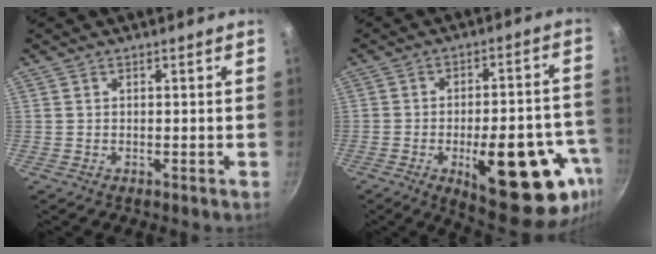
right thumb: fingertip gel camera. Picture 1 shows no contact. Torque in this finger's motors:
{"motor_torque": [2.70, 2.31, 2.10, -0.65, 0.45]}